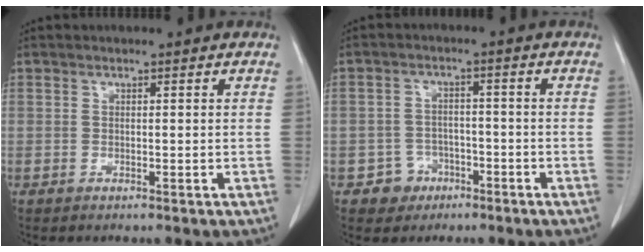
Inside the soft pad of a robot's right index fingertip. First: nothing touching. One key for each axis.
{"total": 4.5, "fx": -2.3, "fy": 3.8, "fz": 0.0, "tx": 0.009, "ty": 0.017, "tz": -0.034}